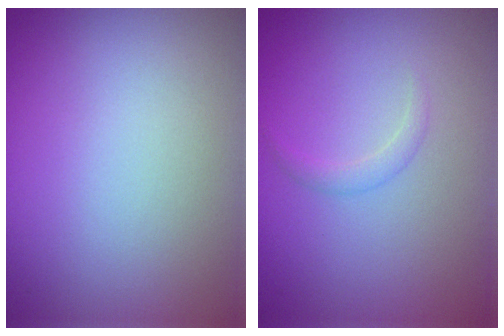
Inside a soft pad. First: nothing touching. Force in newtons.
{"total": 0.9, "press": 0.9, "slide": 0.1}